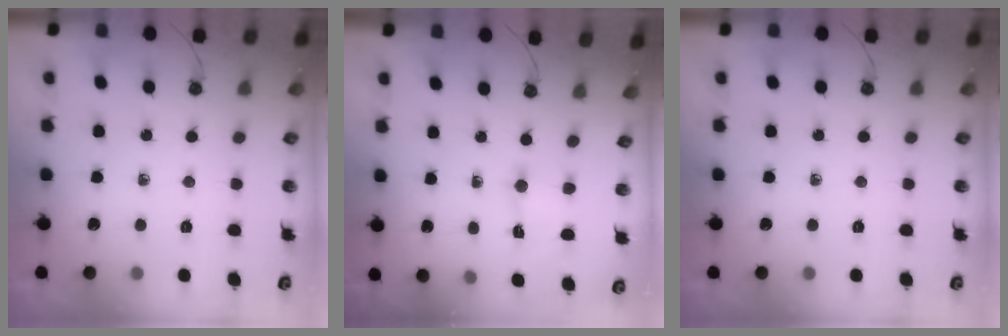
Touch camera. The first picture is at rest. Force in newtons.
{"total": 1.2, "press": 1.0, "slide": 0.6}
{"total": 0.0}